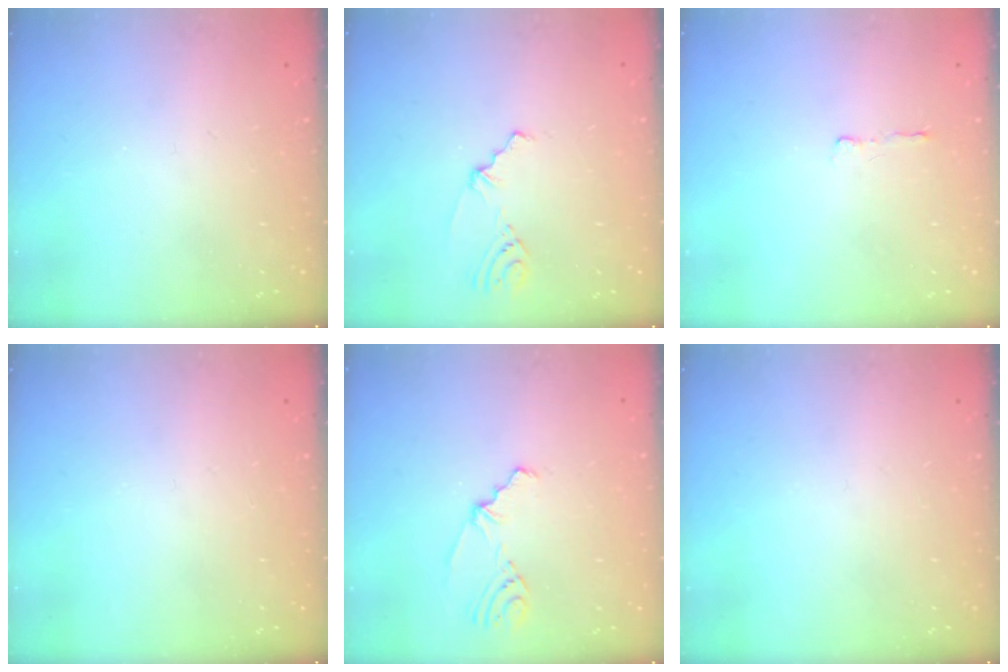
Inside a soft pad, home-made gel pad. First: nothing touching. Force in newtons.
{"total": 2.3, "press": 1.7, "slide": 1.5}
{"total": 2.9, "press": 2.8, "slide": 0.5}
{"total": 0.0}
{"total": 4.0, "press": 1.9, "slide": 3.5}
{"total": 0.0}